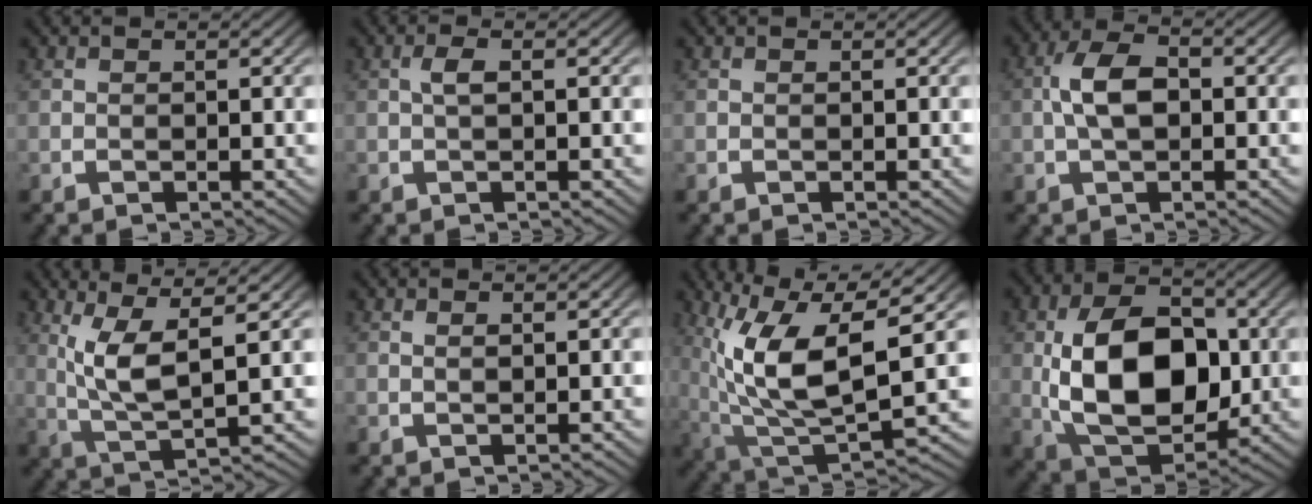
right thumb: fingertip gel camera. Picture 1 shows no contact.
{"total": 1.4, "force": [0.2, 0.4, 1.3], "torque": [-0.031, 0.003, 0.006]}
{"total": 0.0}
{"total": 5.0, "force": [0.2, 2.8, 4.1], "torque": [-0.086, -0.004, 0.005]}
{"total": 7.6, "force": [1.9, 3.3, 6.6], "torque": [-0.132, -0.018, 0.043]}
{"total": 0.6, "force": [0.4, 0.1, 0.4], "torque": [-0.009, -0.003, 0.012]}
{"total": 13.2, "force": [0.9, 7.6, 10.8], "torque": [-0.232, -0.052, 0.041]}
{"total": 14.7, "force": [-0.5, 9.8, 10.9], "torque": [-0.243, -0.058, 0.018]}